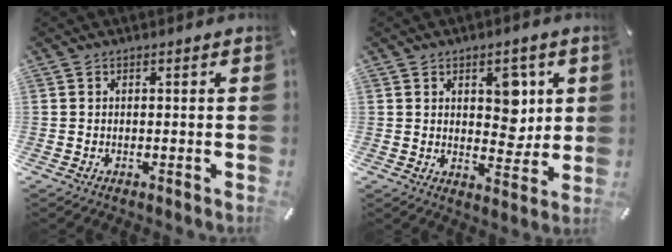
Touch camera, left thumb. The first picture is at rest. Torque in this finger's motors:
{"motor_torque": [0.35, -0.44, 0.05, -0.09, 0.11]}